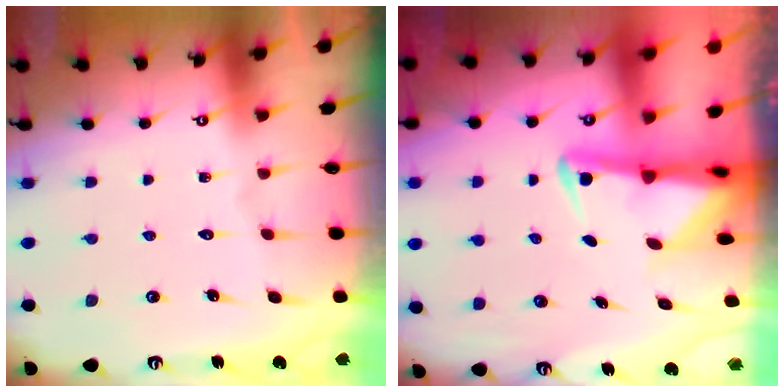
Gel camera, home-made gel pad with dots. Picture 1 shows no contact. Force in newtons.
{"total": 3.4, "press": 3.4, "slide": 0.6}